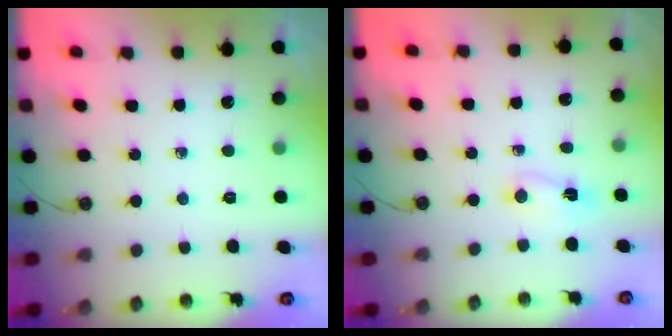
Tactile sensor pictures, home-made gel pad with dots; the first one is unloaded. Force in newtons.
{"total": 2.0, "press": 1.6, "slide": 1.2}